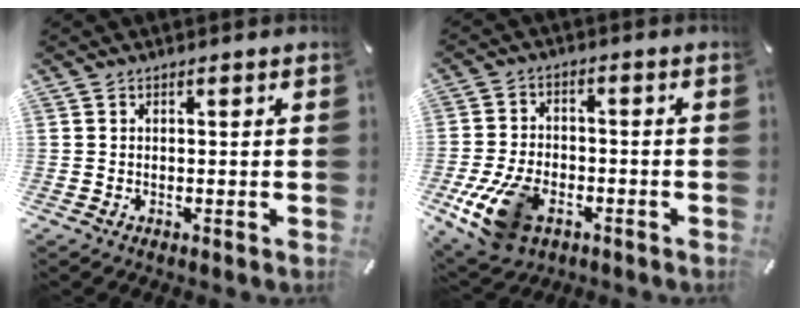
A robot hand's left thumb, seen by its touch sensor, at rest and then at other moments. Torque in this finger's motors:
{"motor_torque": [0.47, 2.47, 0.74, 0.50, 0.28]}